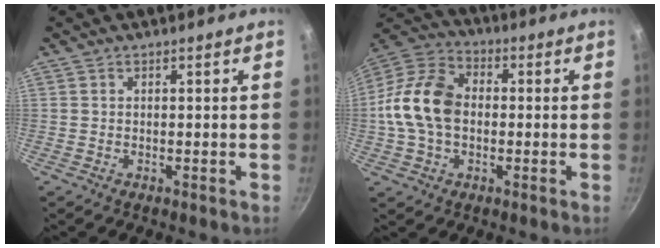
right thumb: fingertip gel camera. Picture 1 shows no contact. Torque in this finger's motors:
{"motor_torque": [0.10, 0.63, 0.74, -0.69, 0.36]}